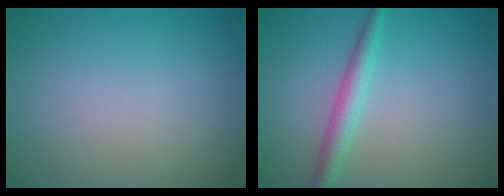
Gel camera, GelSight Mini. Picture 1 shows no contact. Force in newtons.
{"total": 2.6, "press": 2.6, "slide": 0.1}